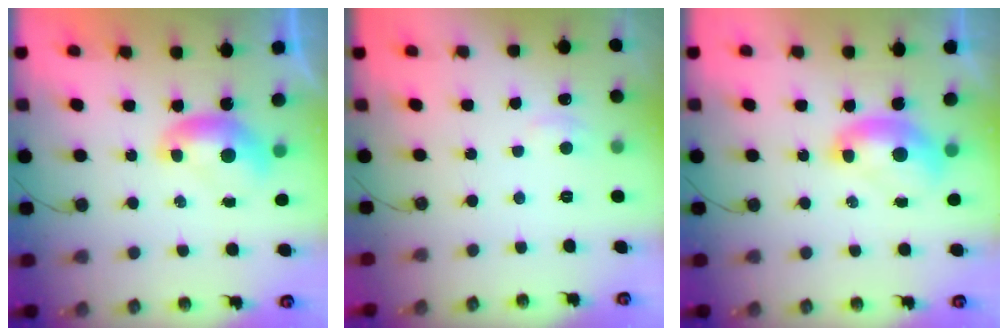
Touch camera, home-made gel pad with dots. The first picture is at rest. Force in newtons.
{"total": 3.4, "press": 3.3, "slide": 0.4}
{"total": 2.0, "press": 2.0, "slide": 0.4}